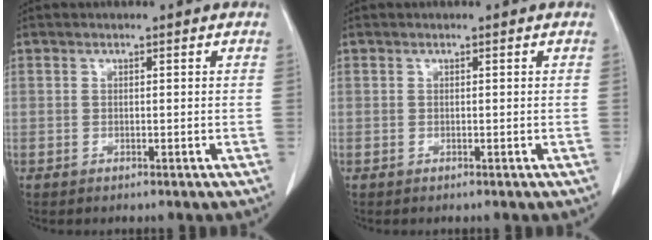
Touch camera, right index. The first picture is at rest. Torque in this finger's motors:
{"motor_torque": [-0.01, 0.00, 0.00, 0.00]}